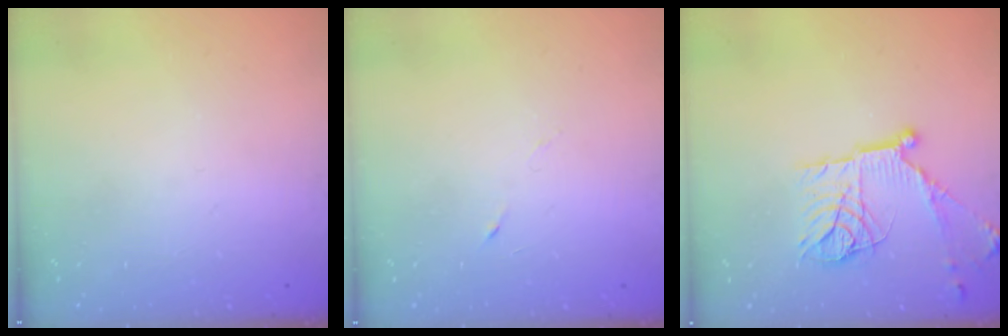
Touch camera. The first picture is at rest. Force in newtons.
{"total": 3.1, "press": 3.0, "slide": 1.0}
{"total": 16.6, "press": 16.6, "slide": 1.3}